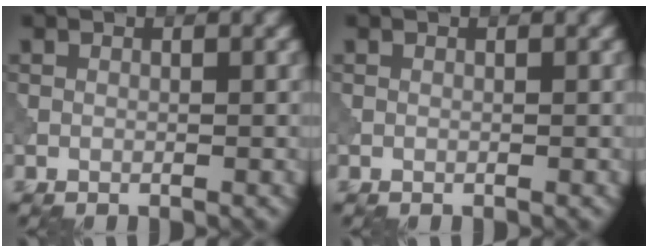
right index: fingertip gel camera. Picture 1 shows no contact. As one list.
[{"total": 0.0}]